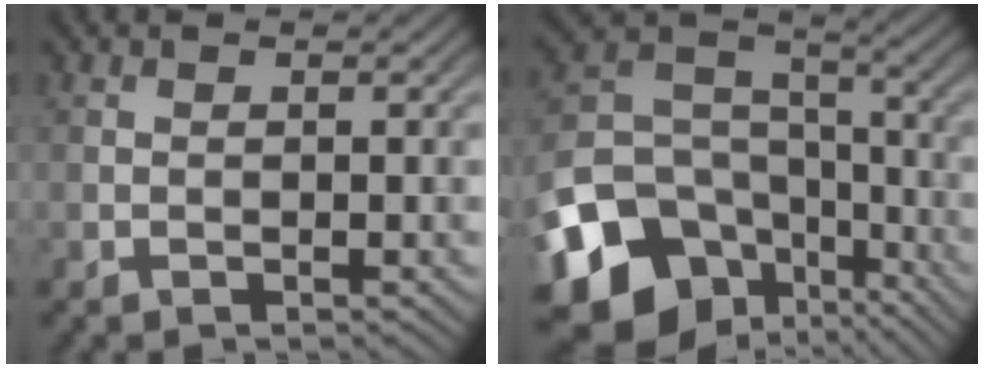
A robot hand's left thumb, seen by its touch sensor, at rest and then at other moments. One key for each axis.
{"total": 17.4, "fx": -9.1, "fy": 12.7, "fz": 7.6, "tx": -0.212, "ty": -0.047, "tz": -0.134}